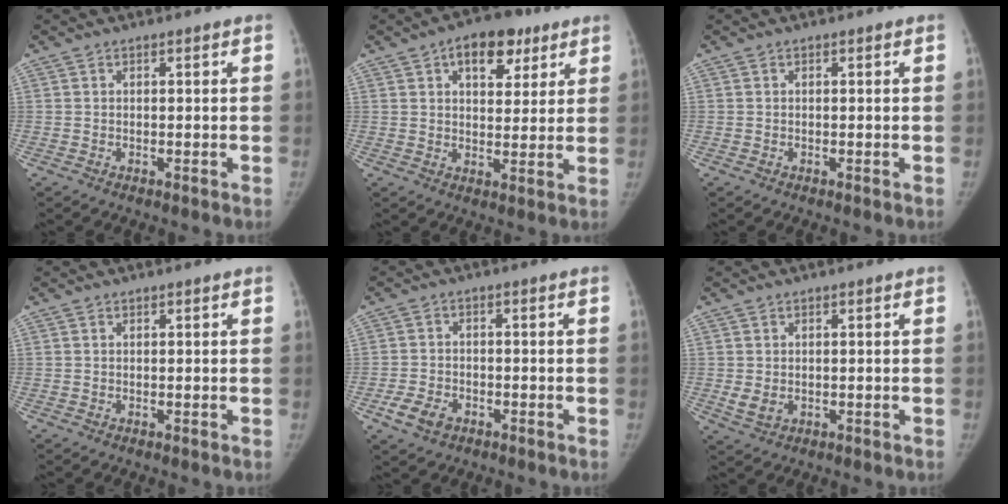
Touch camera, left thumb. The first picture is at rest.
{"total": 9.4, "force": [4.8, 5.4, 5.9], "torque": [-0.051, -0.012, 0.066]}
{"total": 0.0}
{"total": 0.0}
{"total": 4.9, "force": [-2.5, 3.3, 2.6], "torque": [-0.047, 0.011, -0.042]}
{"total": 2.8, "force": [-0.1, 2.1, 1.8], "torque": [-0.033, -0.006, 0.005]}